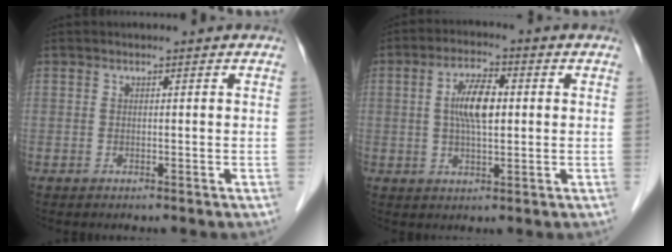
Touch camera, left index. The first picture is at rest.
{"total": 6.5, "force": [0.9, 2.1, 6.1], "torque": [-0.126, 0.010, 0.015]}